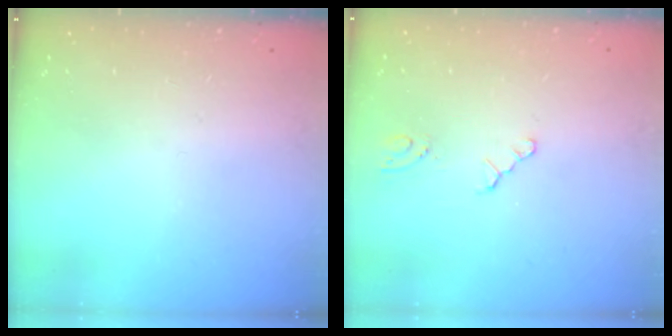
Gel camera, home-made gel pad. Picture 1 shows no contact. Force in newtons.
{"total": 0.0}